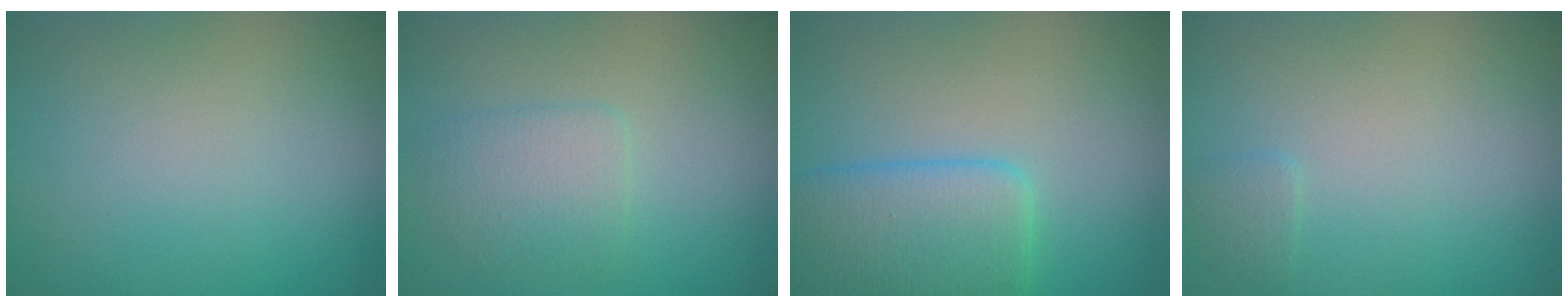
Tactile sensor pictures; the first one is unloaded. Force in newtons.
{"total": 2.1, "press": 2.1, "slide": 0.0}
{"total": 4.8, "press": 4.8, "slide": 0.2}
{"total": 0.7, "press": 0.7, "slide": 0.1}